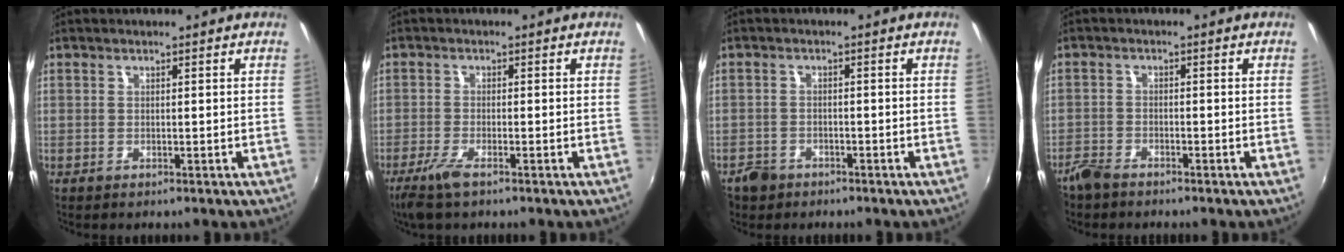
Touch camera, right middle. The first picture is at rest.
{"total": 4.4, "force": [-3.0, 0.7, 3.1], "torque": [-0.078, -0.013, -0.060]}
{"total": 3.7, "force": [-2.5, 2.7, 0.7], "torque": [-0.030, 0.001, -0.044]}
{"total": 3.5, "force": [-3.1, 1.4, 0.9], "torque": [-0.031, -0.005, -0.063]}